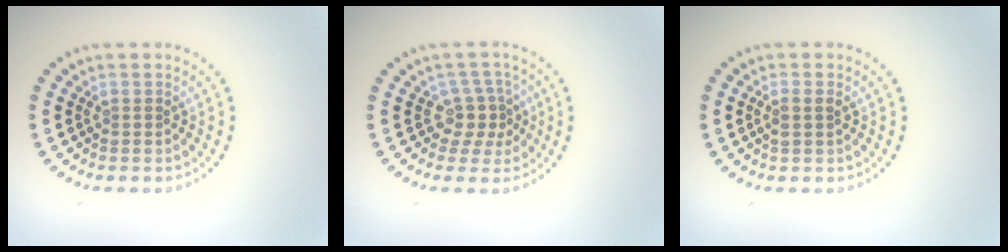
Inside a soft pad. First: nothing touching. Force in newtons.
{"total": 2.8, "press": 2.0, "slide": 2.0}
{"total": 1.2, "press": 1.1, "slide": 0.4}